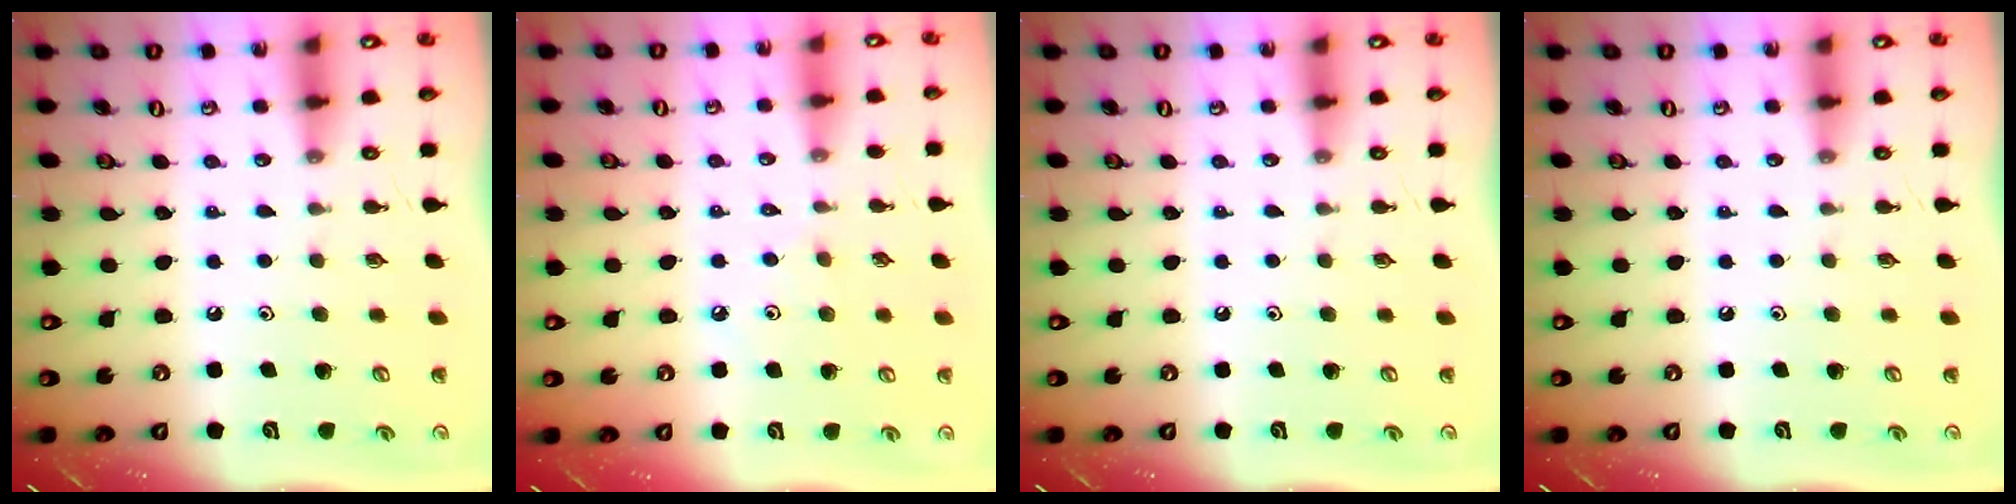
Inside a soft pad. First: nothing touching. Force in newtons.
{"total": 5.4, "press": 5.3, "slide": 1.0}
{"total": 0.0}
{"total": 0.0}